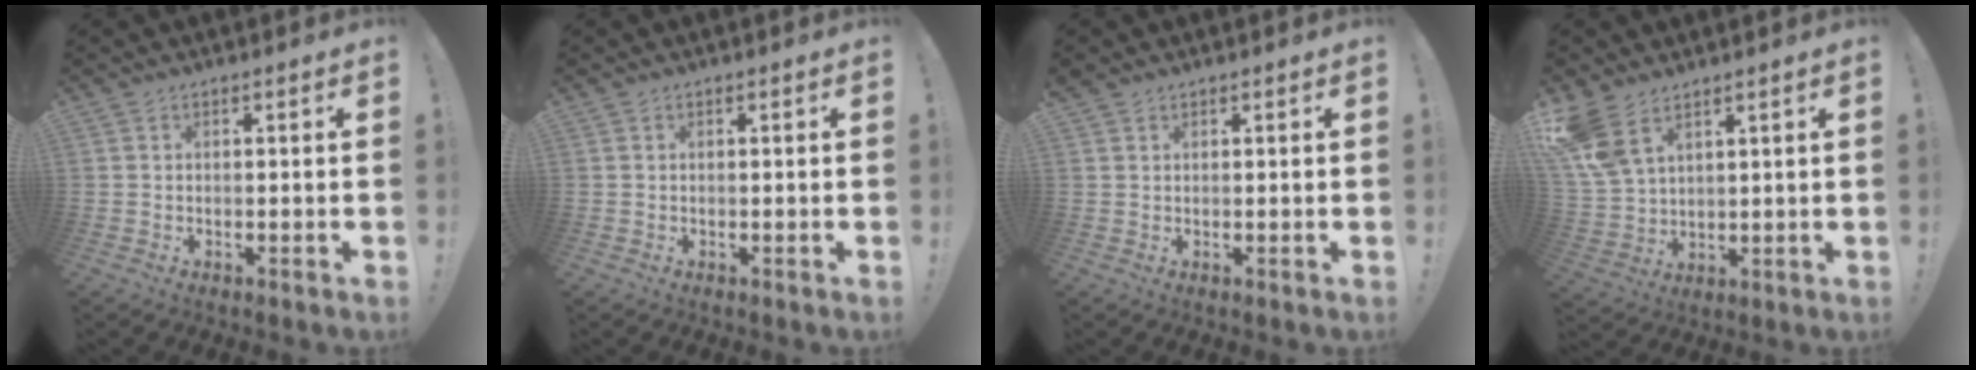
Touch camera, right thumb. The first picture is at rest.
{"total": 0.0}
{"total": 0.7, "force": [0.7, 0.3, 0.2], "torque": [0.005, -0.004, 0.012]}
{"total": 9.9, "force": [6.5, 5.1, 5.4], "torque": [-0.111, -0.029, 0.131]}